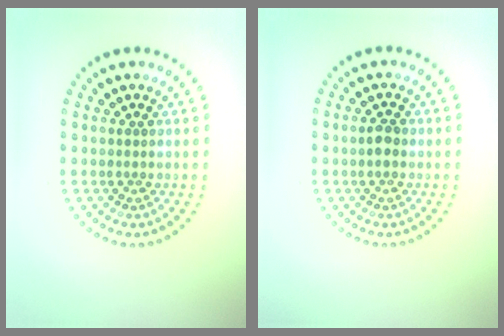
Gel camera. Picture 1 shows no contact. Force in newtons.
{"total": 1.3, "press": 1.3, "slide": 0.1}